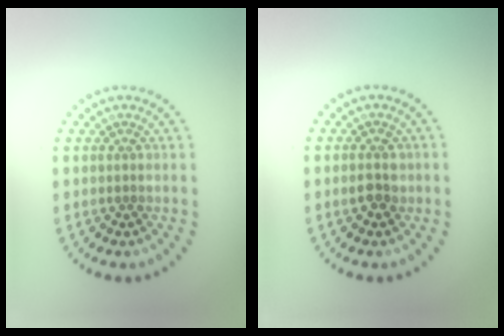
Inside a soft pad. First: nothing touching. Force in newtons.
{"total": 1.9, "press": 1.9, "slide": 0.0}